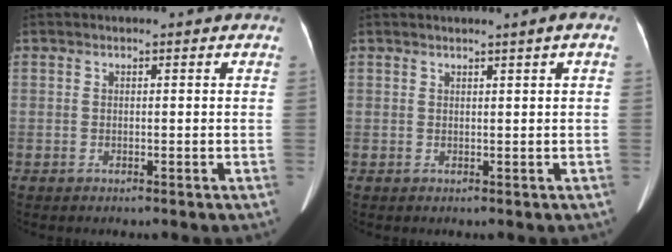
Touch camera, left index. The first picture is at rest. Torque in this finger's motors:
{"motor_torque": [0.03, -0.06, -0.13, -0.13]}